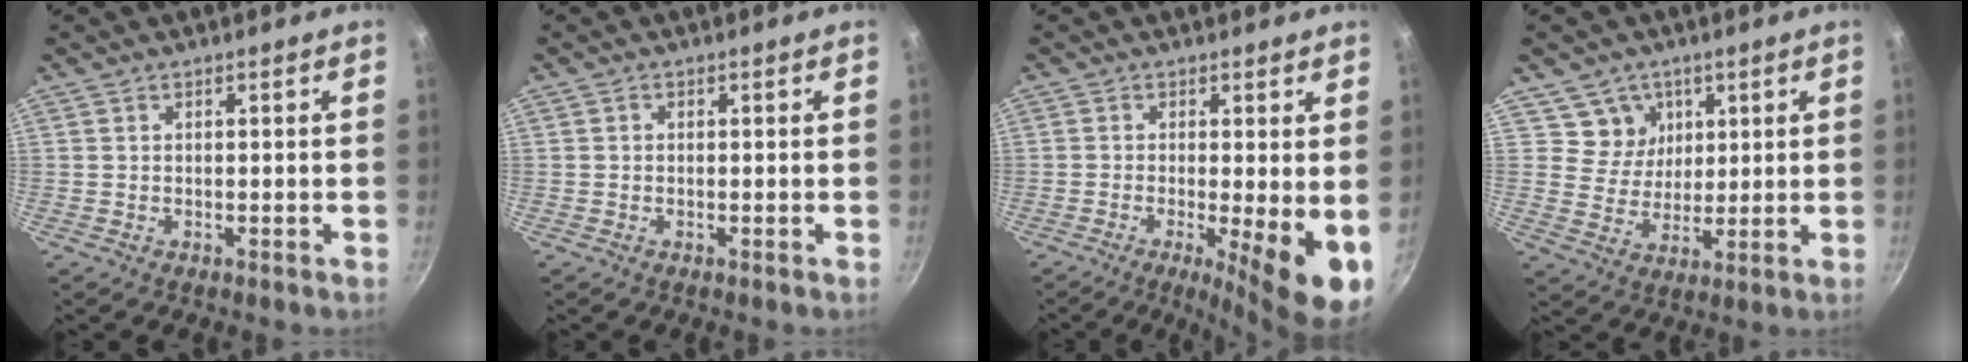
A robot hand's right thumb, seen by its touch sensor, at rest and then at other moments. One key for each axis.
{"total": 0.6, "fx": 0.0, "fy": 0.5, "fz": 0.2, "tx": -0.002, "ty": 0.003, "tz": -0.001}
{"total": 10.3, "fx": -1.7, "fy": 2.0, "fz": 9.9, "tx": -0.130, "ty": -0.013, "tz": -0.022}
{"total": 6.8, "fx": 3.0, "fy": 5.9, "fz": 1.7, "tx": 0.007, "ty": -0.022, "tz": 0.053}